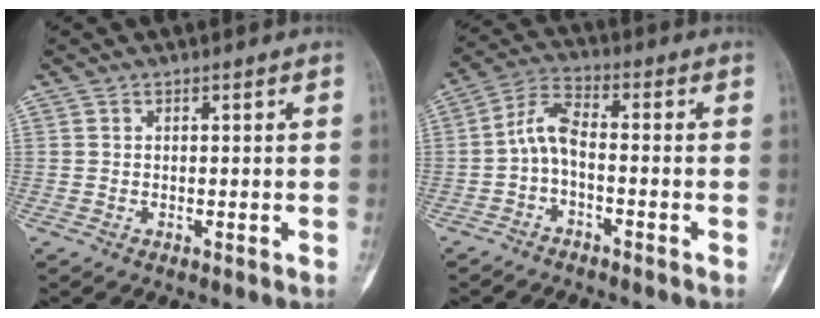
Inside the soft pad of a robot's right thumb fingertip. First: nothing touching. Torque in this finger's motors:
{"motor_torque": [0.11, 0.11, -0.12, 0.12, -0.03]}